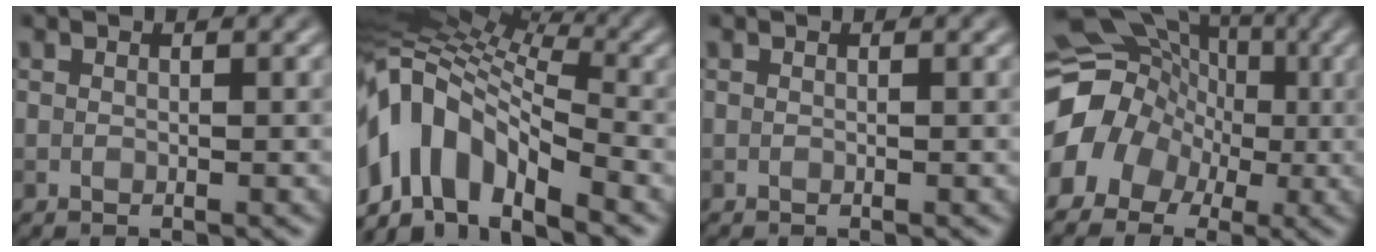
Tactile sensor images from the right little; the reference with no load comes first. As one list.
[{"total": 10.6, "force": [-4.1, 5.9, 7.8], "torque": [-0.141, 0.017, -0.091]}, {"total": 0.0}, {"total": 11.7, "force": [-2.3, 10.5, 4.7], "torque": [-0.088, -0.001, -0.061]}]